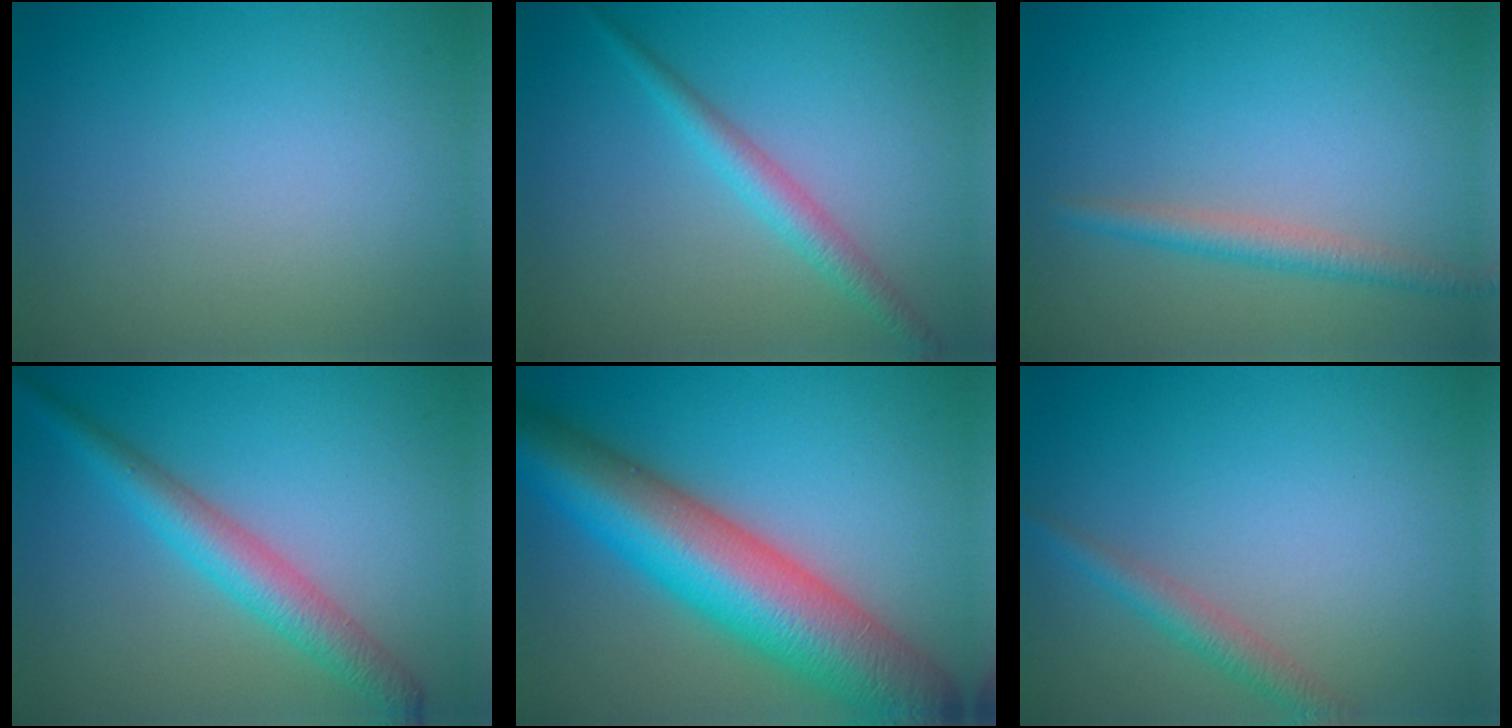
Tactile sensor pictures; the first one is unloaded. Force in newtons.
{"total": 2.4, "press": 2.3, "slide": 0.2}
{"total": 2.3, "press": 2.3, "slide": 0.1}
{"total": 4.0, "press": 4.0, "slide": 0.1}
{"total": 12.5, "press": 12.5, "slide": 0.3}
{"total": 2.1, "press": 2.1, "slide": 0.0}